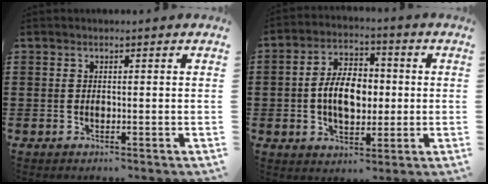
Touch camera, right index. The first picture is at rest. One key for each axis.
{"total": 7.6, "fx": -0.3, "fy": 4.8, "fz": 5.8, "tx": -0.112, "ty": 0.005, "tz": -0.013}